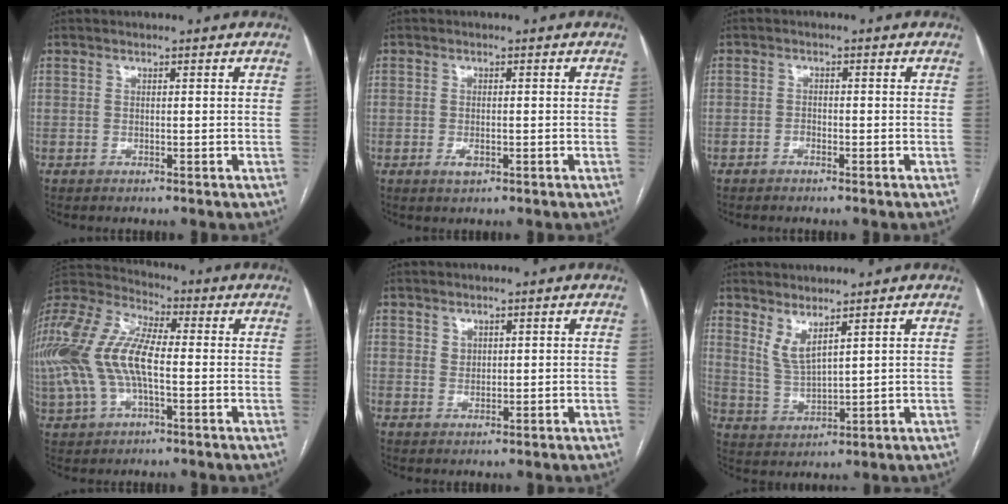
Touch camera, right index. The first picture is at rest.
{"total": 1.9, "force": [-0.7, 0.8, 1.5], "torque": [-0.028, 0.000, -0.009]}
{"total": 1.0, "force": [-0.7, 0.4, 0.5], "torque": [-0.009, 0.002, -0.013]}
{"total": 20.4, "force": [-1.0, 10.0, 17.8], "torque": [-0.422, 0.020, -0.020]}
{"total": 0.6, "force": [0.3, 0.5, 0.2], "torque": [0.003, -0.002, 0.004]}
{"total": 4.4, "force": [3.2, 0.7, 2.9], "torque": [-0.069, -0.020, 0.074]}